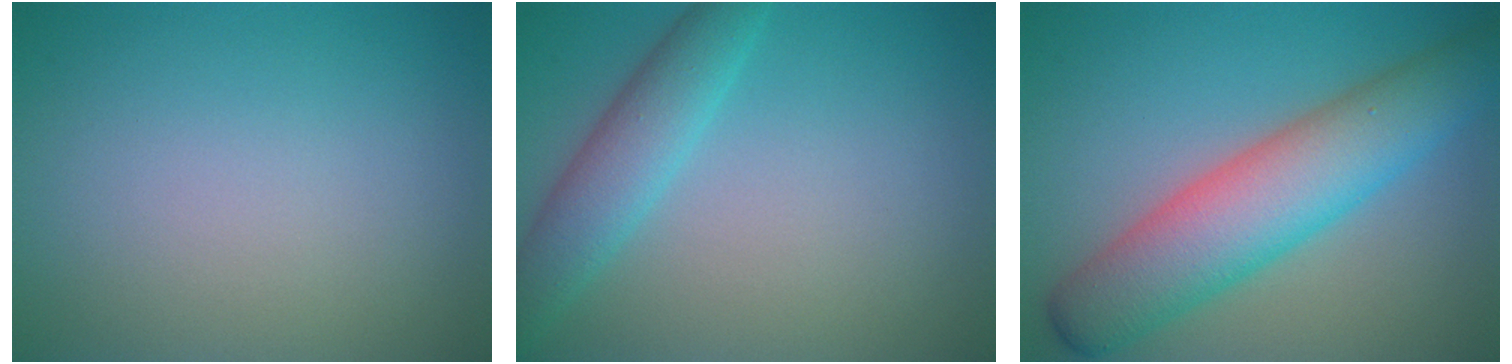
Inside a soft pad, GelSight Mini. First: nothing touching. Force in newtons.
{"total": 3.7, "press": 3.7, "slide": 0.0}
{"total": 8.2, "press": 8.2, "slide": 0.2}